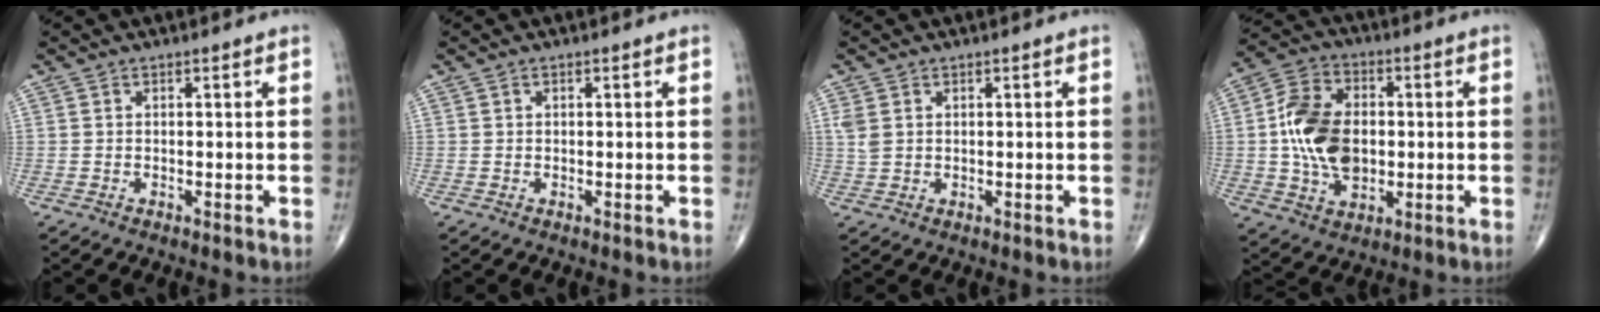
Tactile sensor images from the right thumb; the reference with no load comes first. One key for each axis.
{"total": 0.0}
{"total": 2.4, "fx": 0.8, "fy": 1.7, "fz": 1.4, "tx": -0.037, "ty": 0.003, "tz": 0.025}
{"total": 14.3, "fx": 0.0, "fy": 9.7, "fz": 10.6, "tx": -0.179, "ty": 0.013, "tz": 0.003}